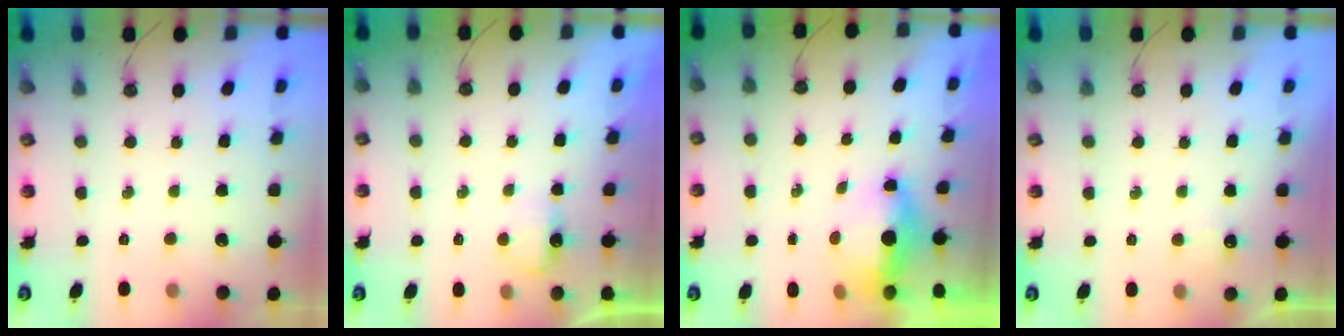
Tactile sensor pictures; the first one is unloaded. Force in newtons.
{"total": 3.5, "press": 3.4, "slide": 0.7}
{"total": 6.0, "press": 5.4, "slide": 2.6}
{"total": 3.9, "press": 3.1, "slide": 2.4}